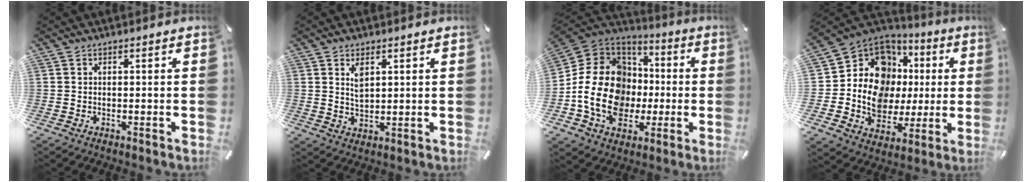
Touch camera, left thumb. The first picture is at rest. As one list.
[{"total": 4.1, "force": [1.8, 2.3, 2.9], "torque": [-0.048, -0.004, 0.028]}, {"total": 20.3, "force": [-3.2, 16.5, 11.4], "torque": [-0.245, 0.014, -0.048]}, {"total": 14.7, "force": [2.5, 12.5, 7.3], "torque": [-0.146, -0.039, 0.054]}]